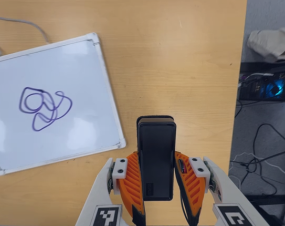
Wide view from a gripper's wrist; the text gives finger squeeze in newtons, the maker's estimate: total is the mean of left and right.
{"total": 4.7, "left": 3.3, "right": 6.1}